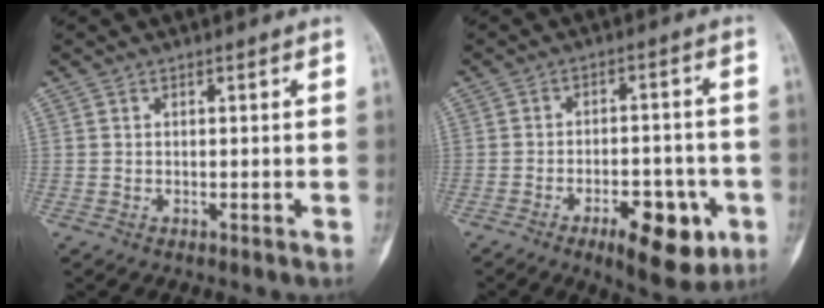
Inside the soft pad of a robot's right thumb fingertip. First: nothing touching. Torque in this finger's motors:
{"motor_torque": [-0.29, 0.19, 0.29, 0.12, 0.01]}